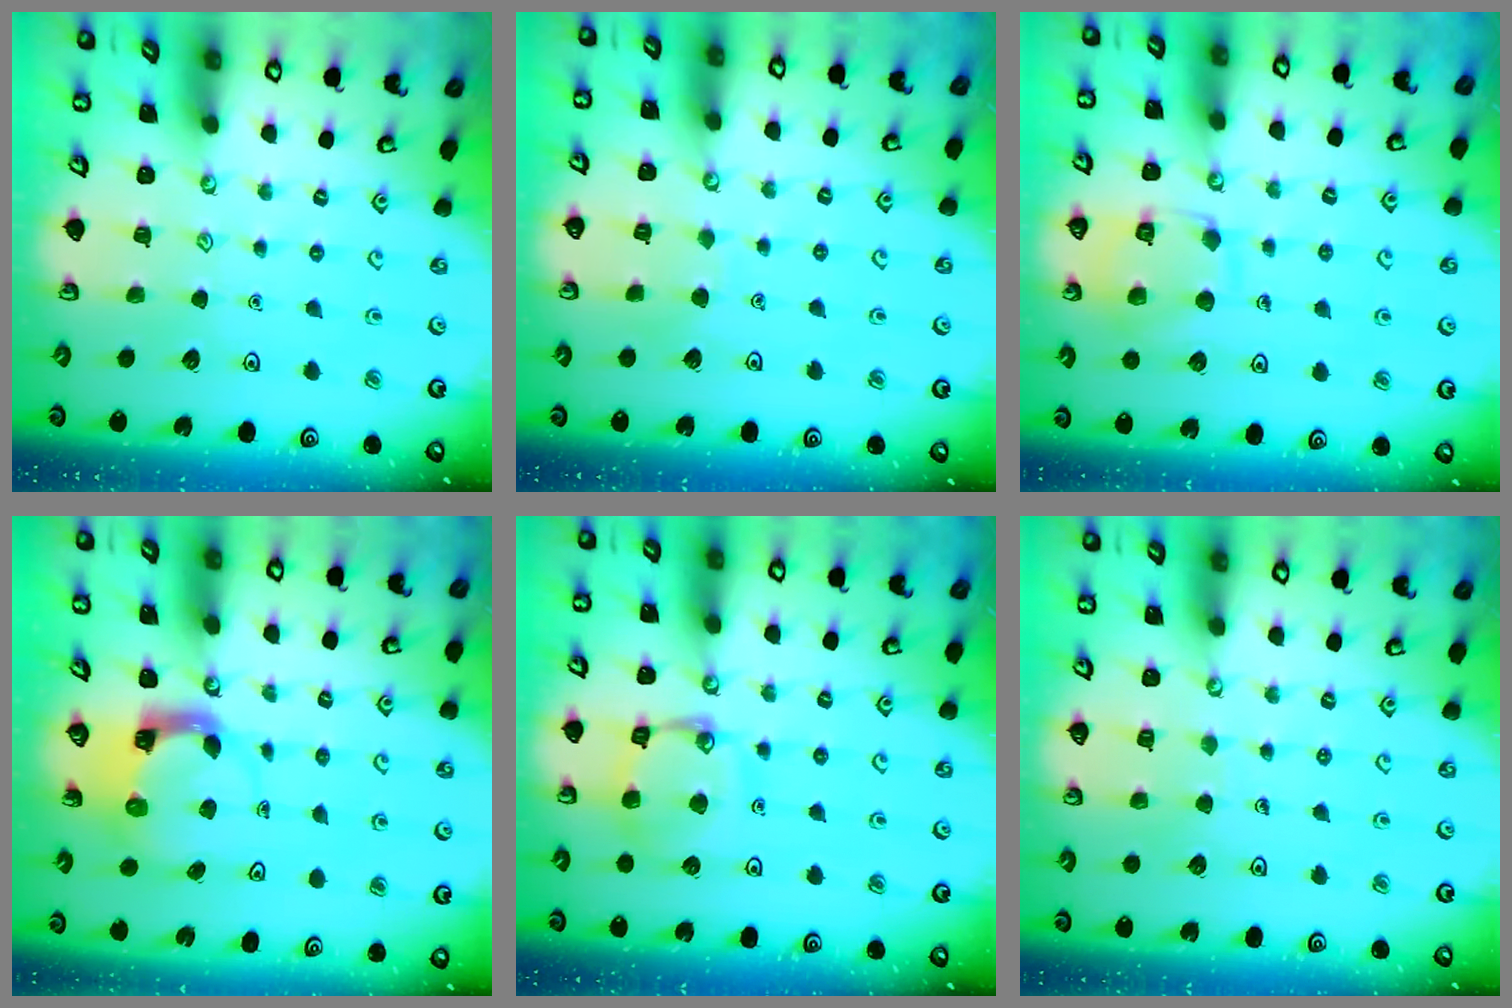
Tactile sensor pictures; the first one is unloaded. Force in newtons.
{"total": 3.9, "press": 3.9, "slide": 0.2}
{"total": 11.9, "press": 11.9, "slide": 0.9}
{"total": 3.9, "press": 3.8, "slide": 0.5}
{"total": 13.8, "press": 13.7, "slide": 1.5}
{"total": 3.4, "press": 3.4, "slide": 0.2}